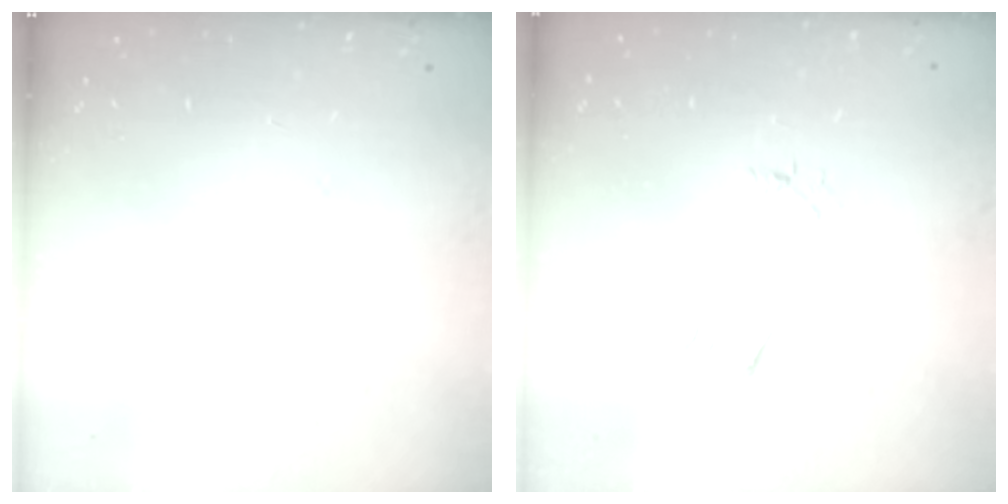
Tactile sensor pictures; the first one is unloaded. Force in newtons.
{"total": 1.1, "press": 1.1, "slide": 0.1}